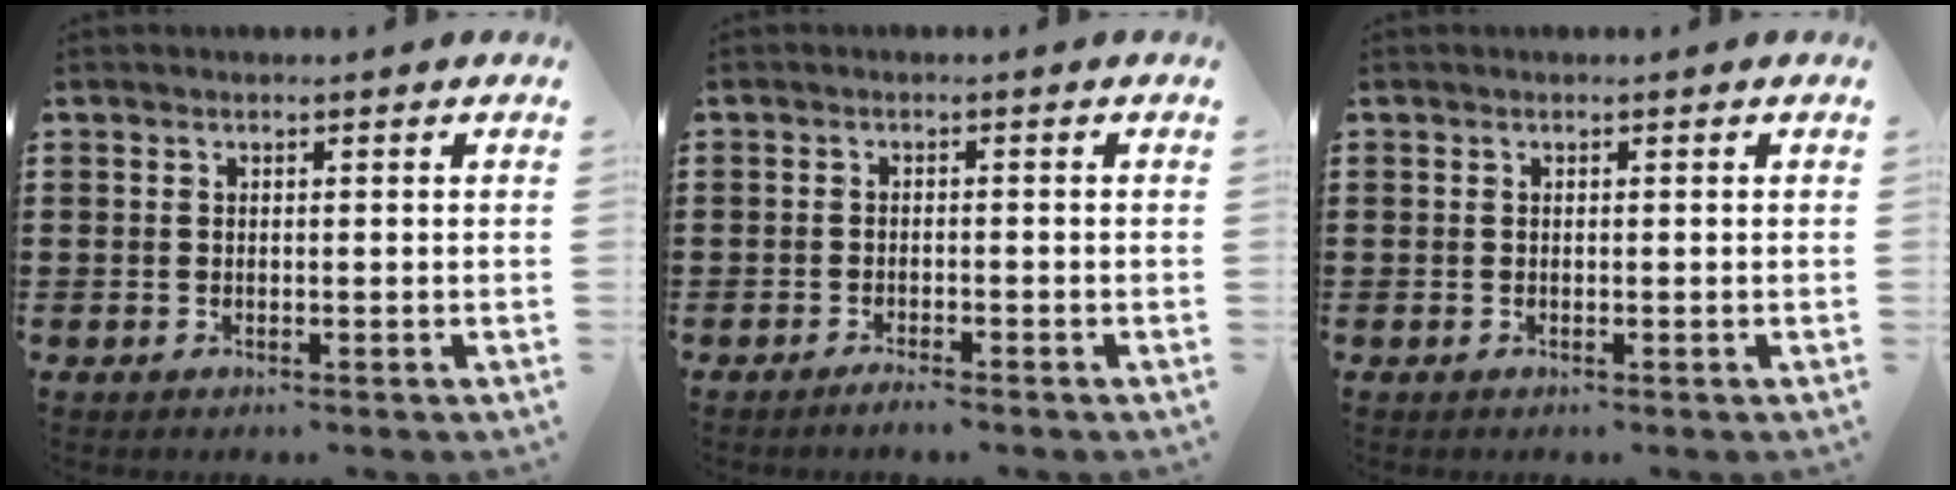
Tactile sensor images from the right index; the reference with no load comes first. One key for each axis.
{"total": 1.5, "fx": -1.4, "fy": -0.1, "fz": 0.5, "tx": -0.009, "ty": -0.001, "tz": -0.026}
{"total": 0.0}